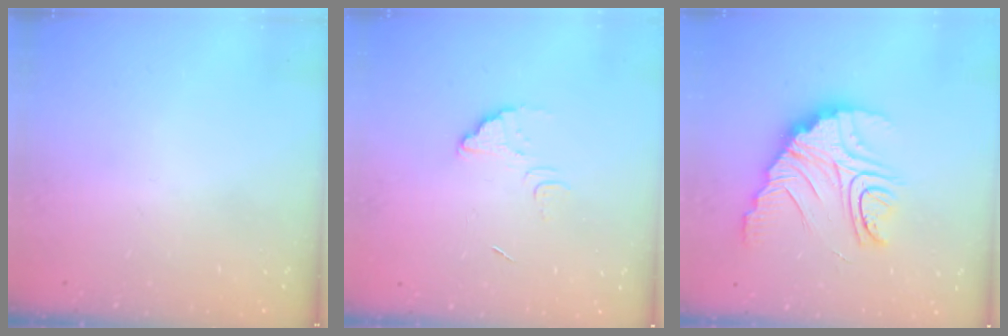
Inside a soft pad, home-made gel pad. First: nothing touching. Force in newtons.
{"total": 6.4, "press": 6.4, "slide": 0.5}
{"total": 15.5, "press": 15.4, "slide": 1.5}